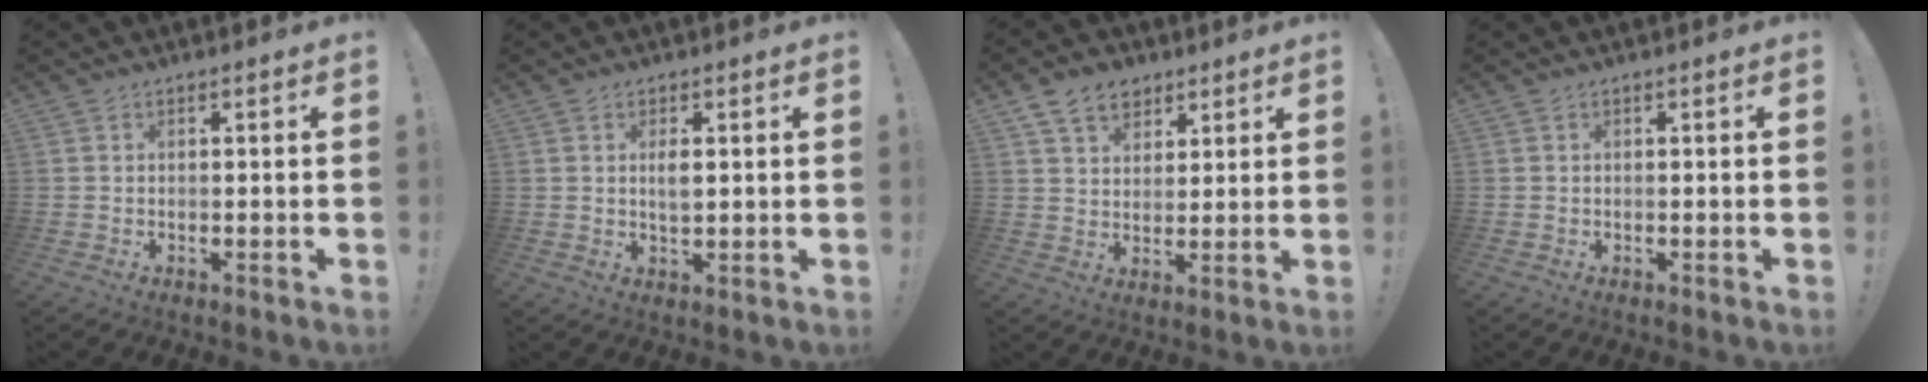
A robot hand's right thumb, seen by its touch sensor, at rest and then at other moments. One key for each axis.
{"total": 3.0, "fx": 0.6, "fy": 1.8, "fz": 2.3, "tx": -0.033, "ty": -0.003, "tz": 0.007}
{"total": 9.7, "fx": 5.7, "fy": 6.9, "fz": 3.8, "tx": -0.060, "ty": -0.023, "tz": 0.112}
{"total": 0.0}